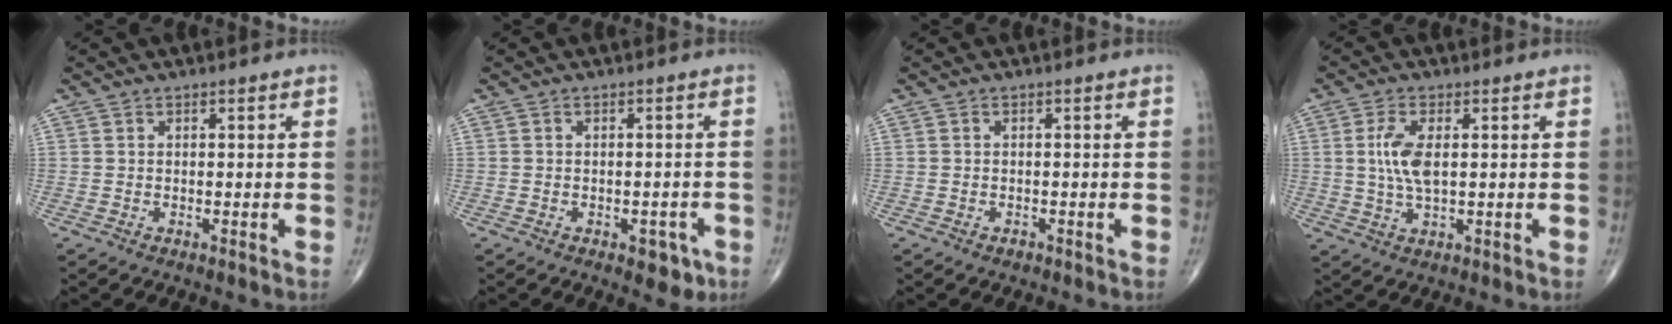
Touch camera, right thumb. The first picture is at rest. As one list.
[{"total": 4.3, "force": [-2.1, 2.4, 2.8], "torque": [-0.016, 0.007, -0.022]}, {"total": 0.7, "force": [-0.5, 0.5, 0.3], "torque": [-0.003, 0.001, -0.009]}, {"total": 6.4, "force": [0.9, 2.7, 5.7], "torque": [-0.126, -0.003, 0.017]}]